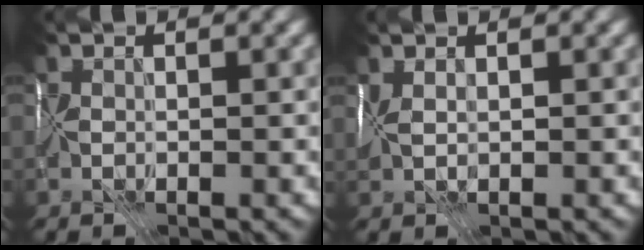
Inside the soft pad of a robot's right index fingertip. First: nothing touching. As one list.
[{"total": 1.6, "force": [0.9, 0.7, 1.2], "torque": [-0.022, 0.008, 0.019]}]